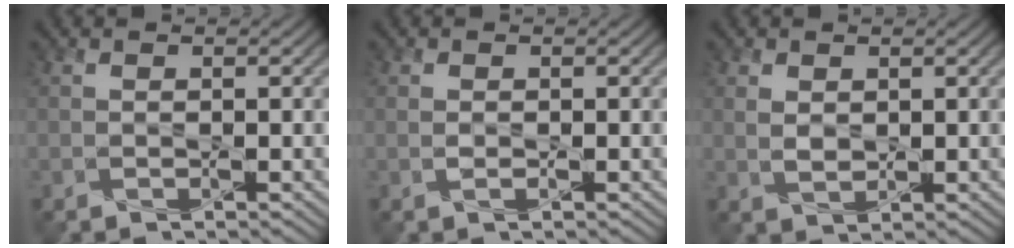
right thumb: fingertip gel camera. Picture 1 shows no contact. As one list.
[{"total": 1.0, "force": [-0.1, 0.6, 0.8], "torque": [-0.018, -0.002, -0.003]}, {"total": 2.0, "force": [0.8, 1.3, 1.3], "torque": [-0.032, -0.003, 0.019]}]